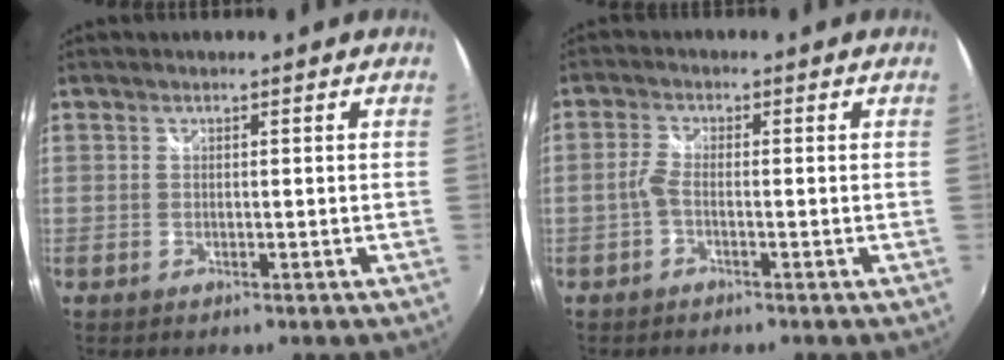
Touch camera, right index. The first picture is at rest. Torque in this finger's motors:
{"motor_torque": [-0.03, 0.19, -0.02, 0.03]}